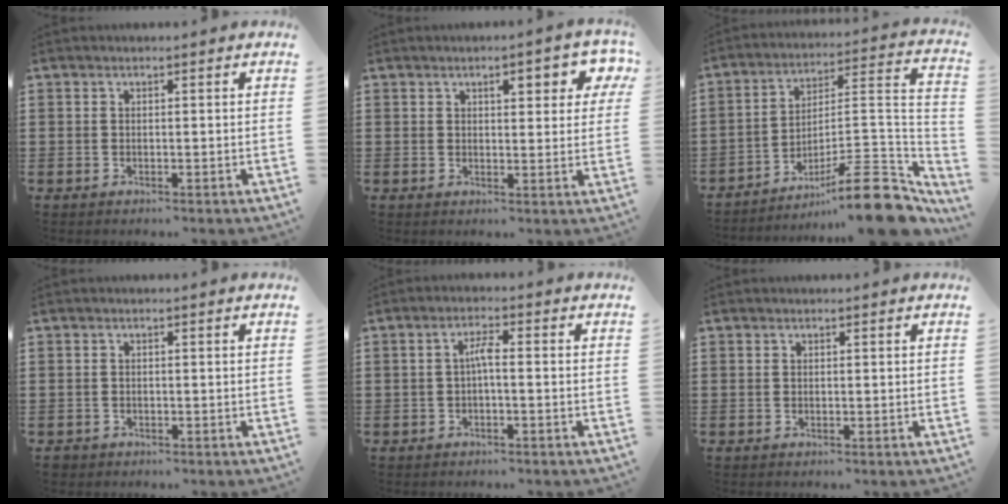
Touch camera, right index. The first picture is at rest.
{"total": 4.4, "force": [2.0, 1.6, 3.6], "torque": [-0.051, 0.000, 0.026]}
{"total": 12.9, "force": [-9.1, 2.6, 8.8], "torque": [-0.116, 0.029, -0.165]}
{"total": 0.9, "force": [-0.8, 0.4, -0.1], "torque": [-0.001, 0.001, -0.019]}
{"total": 2.5, "force": [-0.5, 0.3, 2.5], "torque": [-0.048, 0.003, -0.012]}
{"total": 0.0}